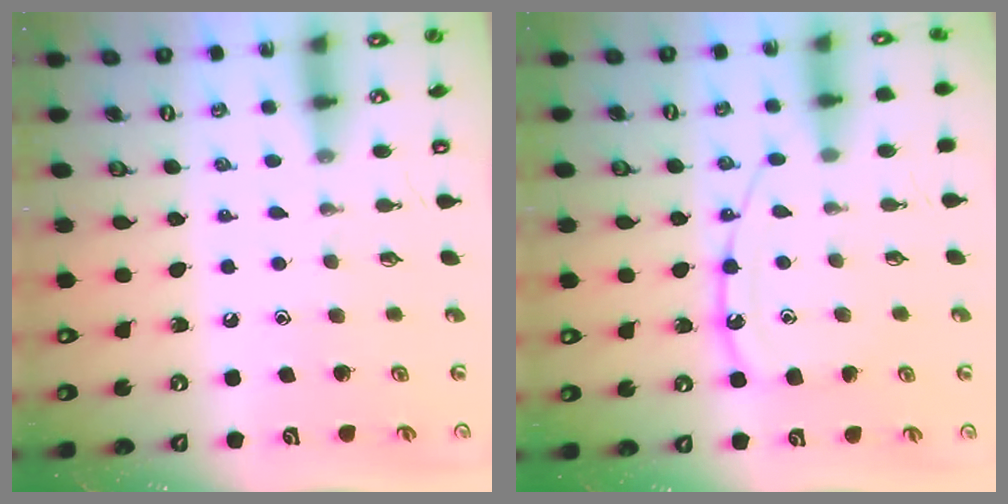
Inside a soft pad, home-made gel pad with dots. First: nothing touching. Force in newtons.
{"total": 12.6, "press": 12.6, "slide": 0.6}